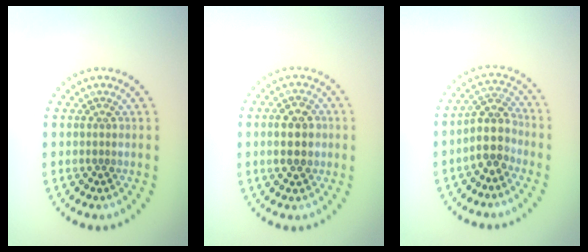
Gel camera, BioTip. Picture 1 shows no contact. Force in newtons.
{"total": 4.1, "press": 4.1, "slide": 0.1}
{"total": 3.3, "press": 2.9, "slide": 1.6}